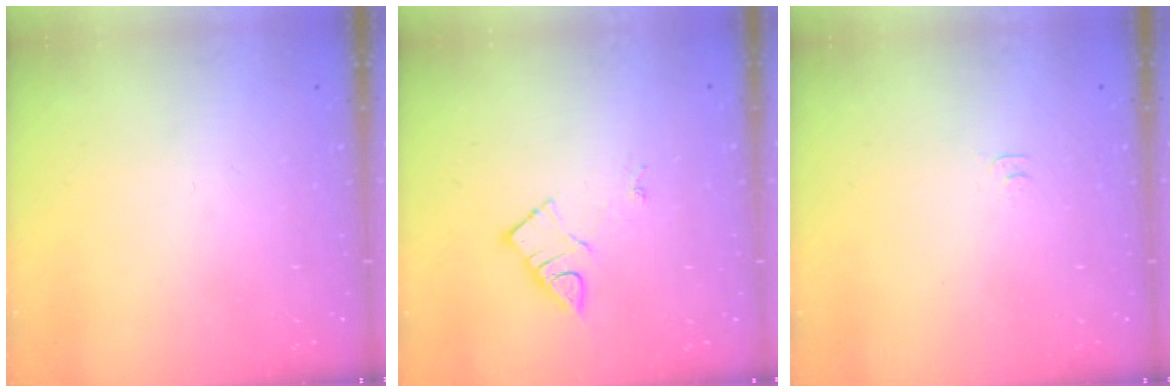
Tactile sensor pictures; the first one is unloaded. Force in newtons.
{"total": 6.4, "press": 6.4, "slide": 0.3}
{"total": 5.4, "press": 5.4, "slide": 0.8}